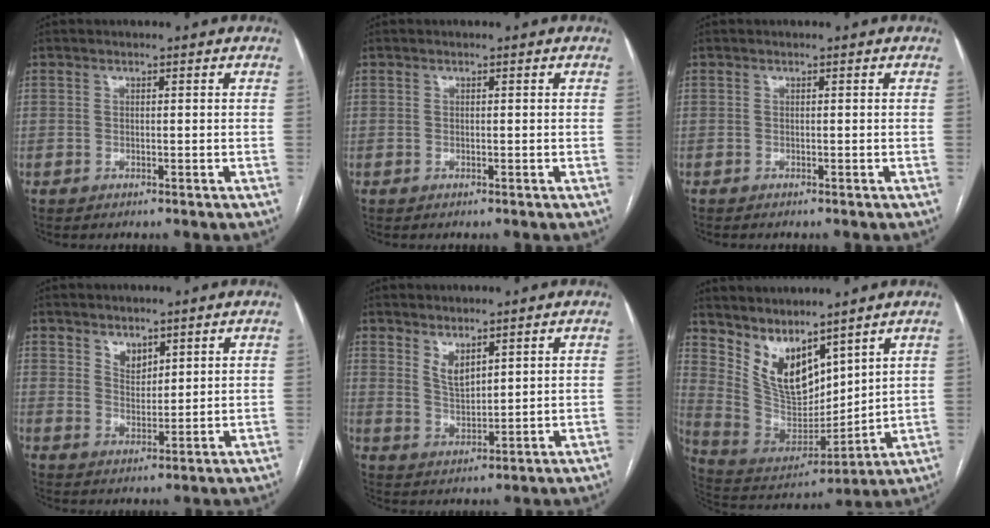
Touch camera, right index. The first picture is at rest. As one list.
[{"total": 0.0}, {"total": 0.5, "force": [-0.5, 0.0, 0.2], "torque": [0.000, -0.002, -0.008]}, {"total": 3.4, "force": [2.3, 2.0, 1.5], "torque": [-0.026, -0.005, 0.049]}, {"total": 3.8, "force": [2.7, 1.3, 2.3], "torque": [-0.047, -0.011, 0.060]}, {"total": 11.7, "force": [8.4, 5.1, 6.5], "torque": [-0.134, 0.003, 0.187]}]